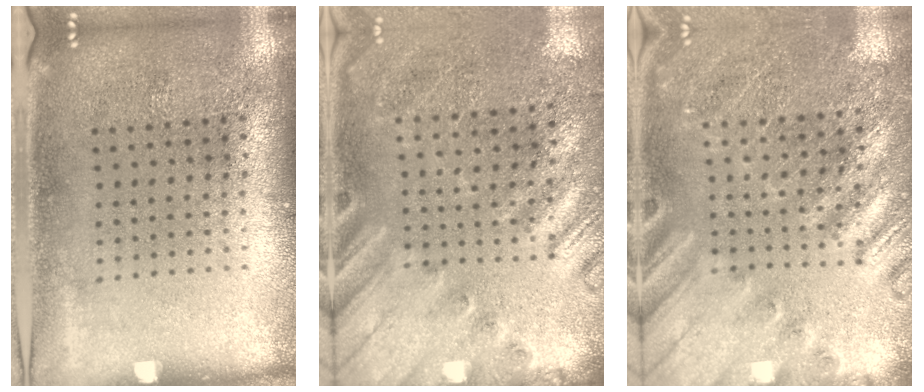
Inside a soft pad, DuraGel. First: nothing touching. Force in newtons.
{"total": 2.4, "press": 2.0, "slide": 1.3}
{"total": 2.3, "press": 2.3, "slide": 0.3}